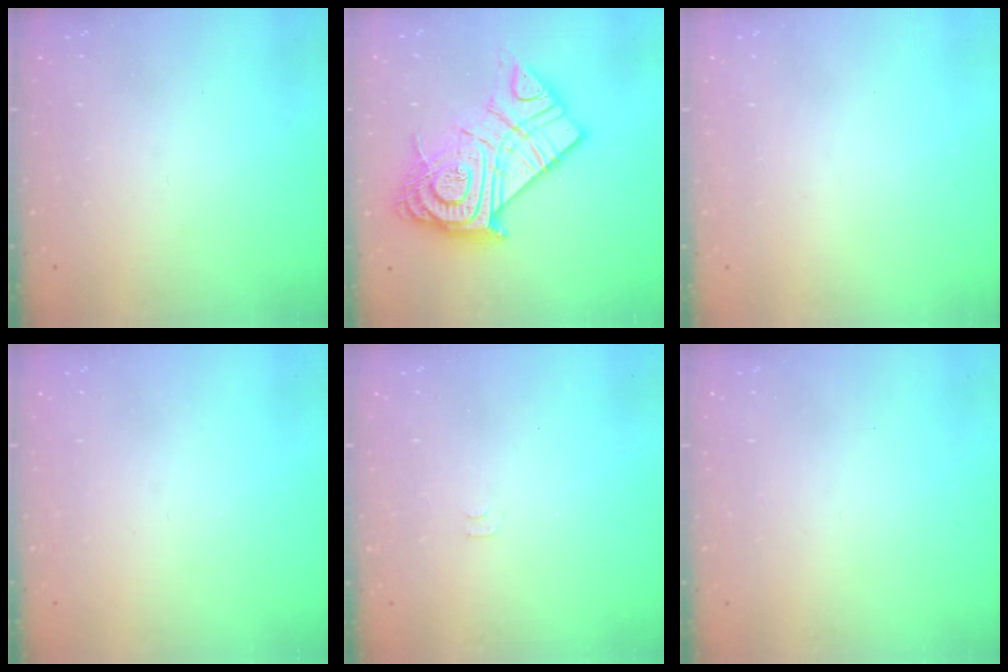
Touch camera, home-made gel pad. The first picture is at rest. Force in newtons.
{"total": 24.3, "press": 24.1, "slide": 2.4}
{"total": 1.6, "press": 1.6, "slide": 0.1}
{"total": 0.0}
{"total": 3.6, "press": 3.6, "slide": 0.4}
{"total": 1.6, "press": 1.6, "slide": 0.1}